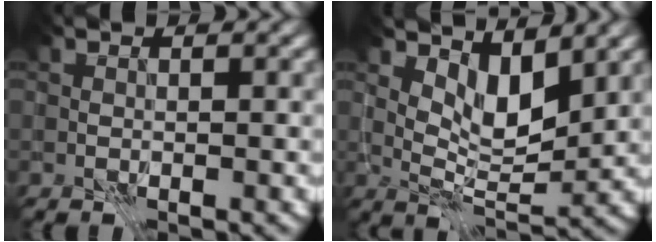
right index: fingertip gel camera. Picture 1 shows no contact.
{"total": 4.4, "force": [2.7, 1.8, 2.9], "torque": [-0.058, -0.018, 0.045]}